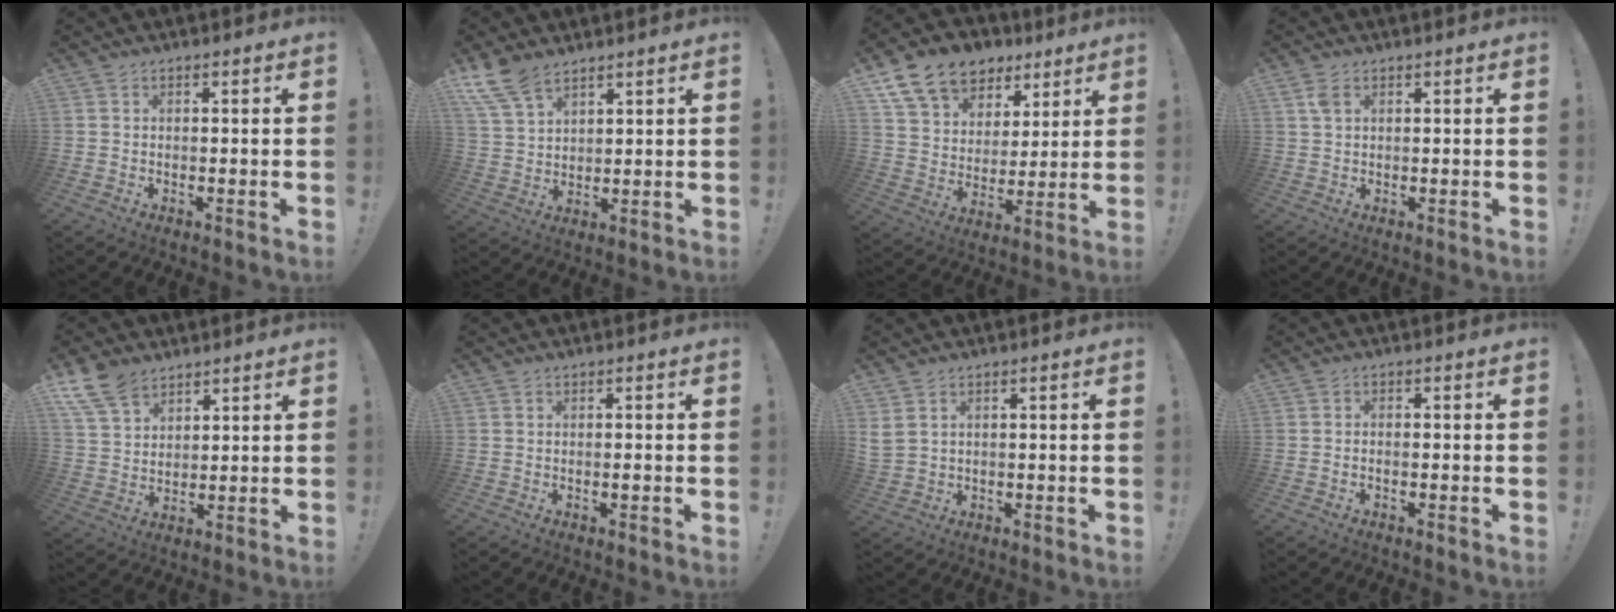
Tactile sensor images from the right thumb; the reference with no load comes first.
{"total": 9.6, "force": [7.0, 4.6, 4.6], "torque": [-0.098, -0.031, 0.141]}
{"total": 15.2, "force": [9.3, 10.5, 5.8], "torque": [-0.103, -0.050, 0.178]}
{"total": 3.1, "force": [1.5, 1.6, 2.1], "torque": [-0.044, 0.003, 0.028]}
{"total": 10.2, "force": [7.3, 5.8, 4.0], "torque": [-0.086, -0.034, 0.146]}
{"total": 0.6, "force": [-0.1, 0.1, 0.5], "torque": [0.000, -0.002, -0.004]}
{"total": 3.3, "force": [1.9, 2.1, 1.7], "torque": [-0.036, -0.002, 0.038]}
{"total": 0.9, "force": [-0.5, 0.5, 0.5], "torque": [-0.008, 0.003, -0.010]}